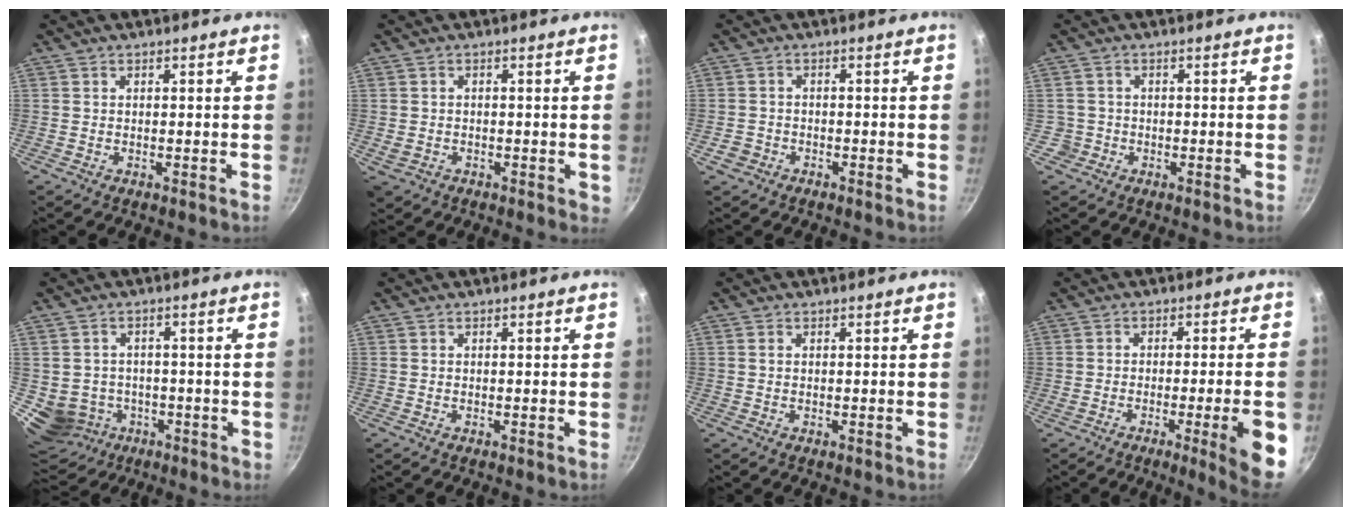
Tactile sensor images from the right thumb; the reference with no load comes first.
{"total": 3.5, "force": [-0.8, 2.7, 2.1], "torque": [-0.031, -0.005, -0.006]}
{"total": 2.4, "force": [-1.4, 1.8, 0.9], "torque": [-0.015, 0.015, -0.021]}
{"total": 2.4, "force": [-0.7, 2.3, 0.1], "torque": [0.015, 0.019, -0.005]}
{"total": 10.5, "force": [-2.8, 9.4, 3.8], "torque": [-0.045, 0.031, -0.019]}
{"total": 0.0}
{"total": 0.6, "force": [0.2, 0.3, 0.5], "torque": [-0.010, 0.000, 0.004]}
{"total": 10.4, "force": [-3.4, 1.0, 9.8], "torque": [-0.116, 0.009, -0.040]}